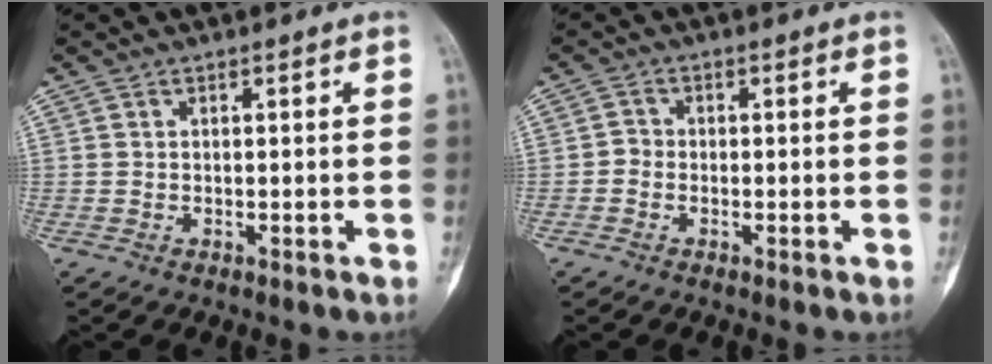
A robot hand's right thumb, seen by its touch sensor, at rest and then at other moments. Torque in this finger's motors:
{"motor_torque": [-0.13, 0.37, 0.12, -0.46, -0.02]}